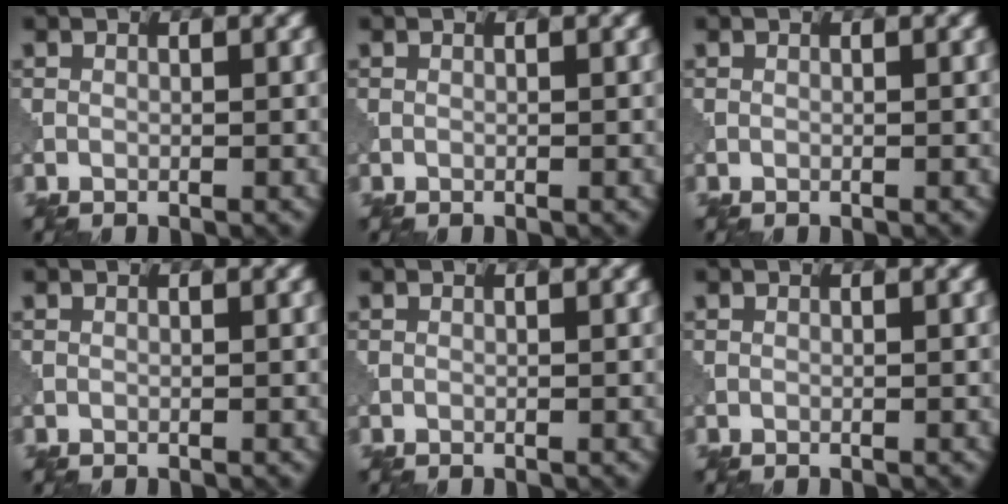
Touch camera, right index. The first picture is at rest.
{"total": 0.0}
{"total": 0.0}
{"total": 0.0}
{"total": 0.0}
{"total": 0.0}